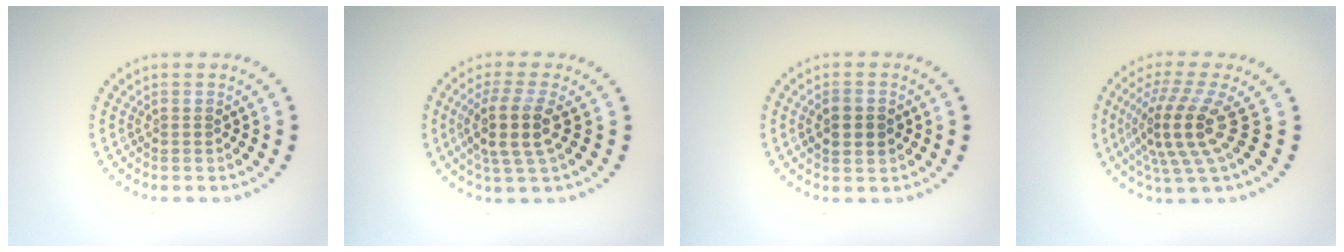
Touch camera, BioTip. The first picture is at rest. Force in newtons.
{"total": 3.8, "press": 3.1, "slide": 2.2}
{"total": 2.3, "press": 2.2, "slide": 0.1}
{"total": 5.0, "press": 3.5, "slide": 3.6}